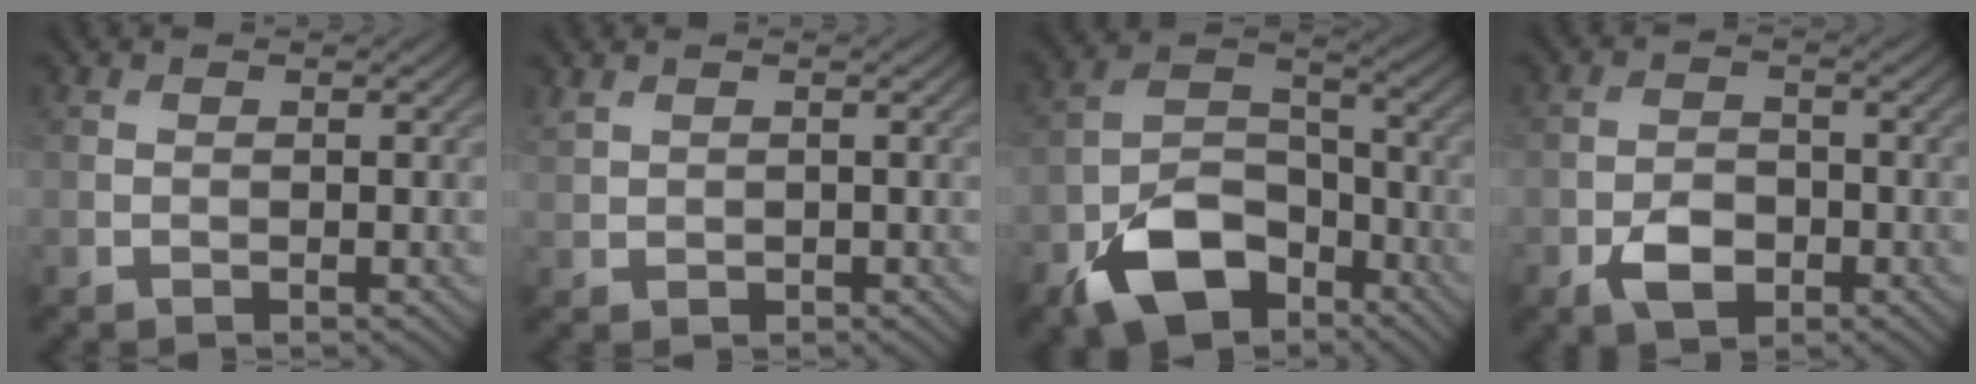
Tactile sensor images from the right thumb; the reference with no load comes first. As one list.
[{"total": 1.2, "force": [0.7, 0.8, 0.6], "torque": [-0.018, 0.001, 0.019]}, {"total": 12.0, "force": [-7.0, 6.9, 6.9], "torque": [-0.140, -0.014, -0.134]}, {"total": 4.5, "force": [-2.2, 2.8, 2.7], "torque": [-0.049, -0.003, -0.047]}]